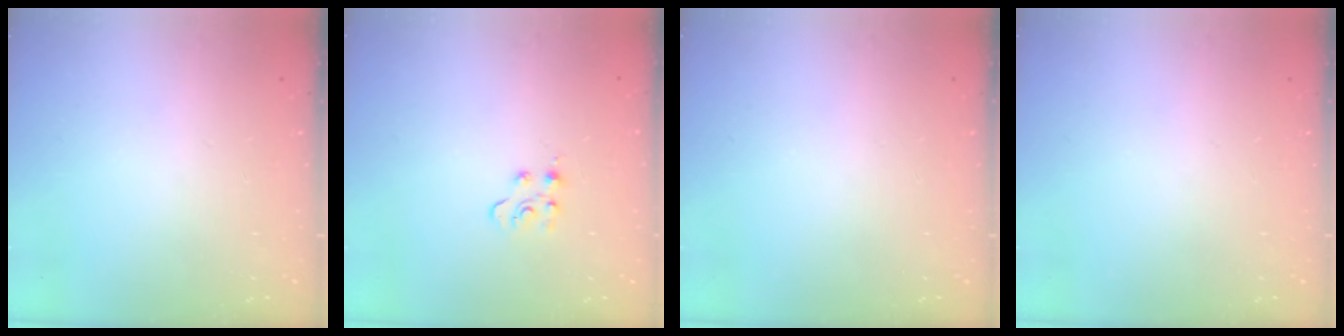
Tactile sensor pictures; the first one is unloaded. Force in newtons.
{"total": 4.4, "press": 4.4, "slide": 0.5}
{"total": 0.0}
{"total": 0.0}